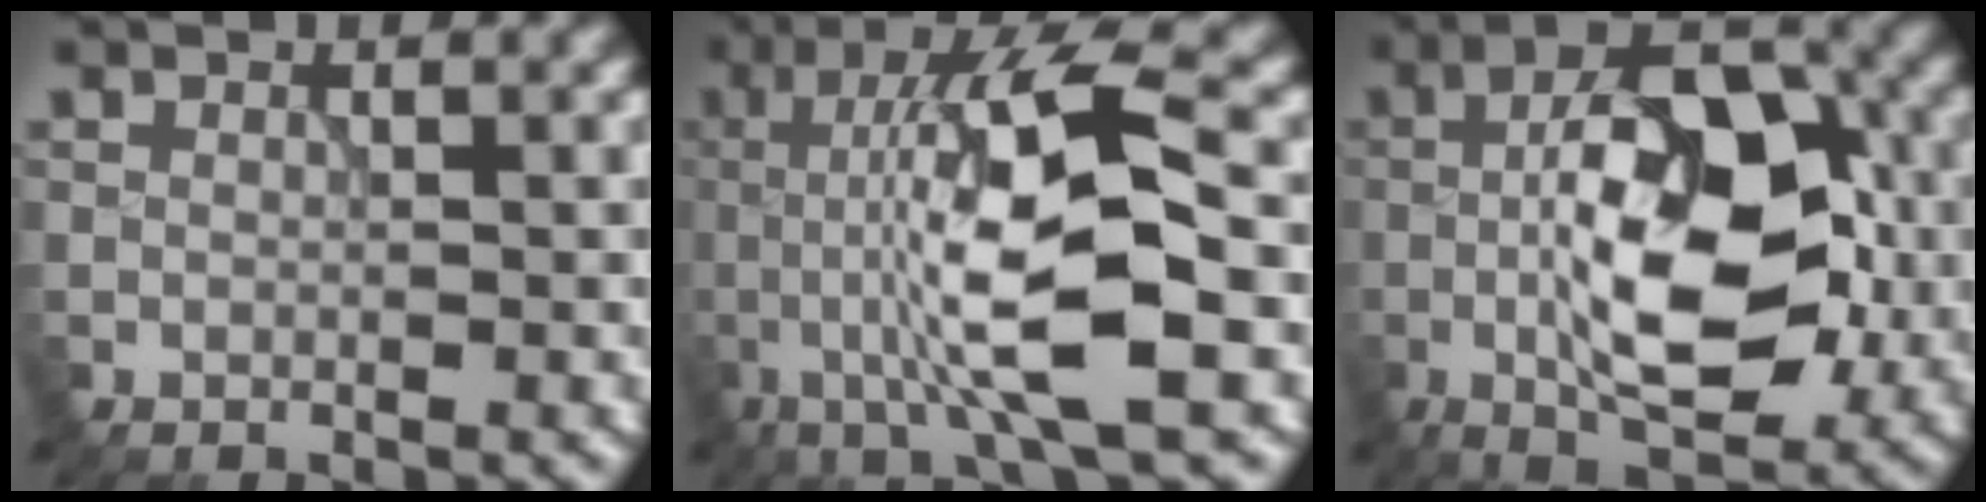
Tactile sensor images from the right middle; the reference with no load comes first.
{"total": 10.9, "force": [-1.4, 2.3, 10.6], "torque": [-0.186, 0.012, -0.028]}
{"total": 11.7, "force": [-1.5, 5.4, 10.3], "torque": [-0.174, 0.012, -0.033]}